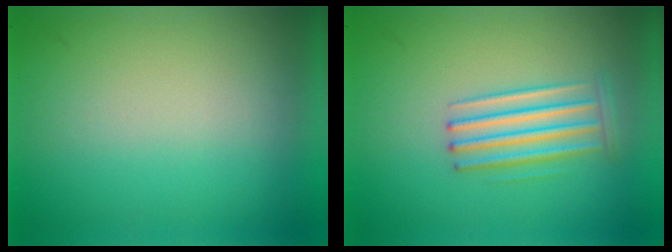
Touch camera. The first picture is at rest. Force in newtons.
{"total": 2.9}